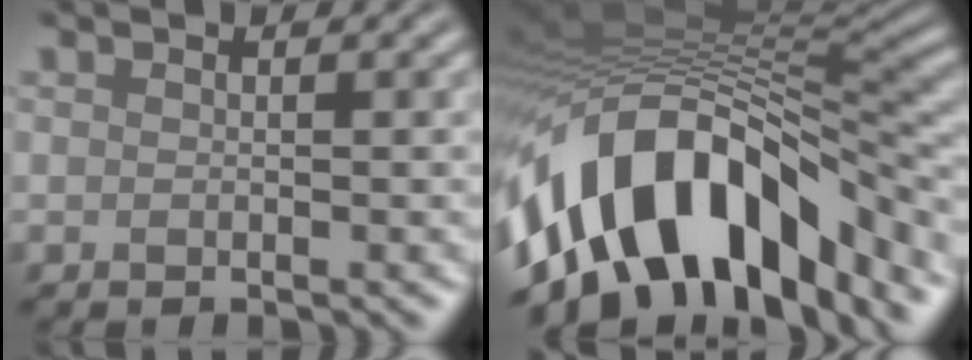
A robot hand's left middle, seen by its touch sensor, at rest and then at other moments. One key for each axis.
{"total": 15.5, "fx": -7.5, "fy": 8.0, "fz": 10.9, "tx": -0.178, "ty": 0.013, "tz": -0.132}